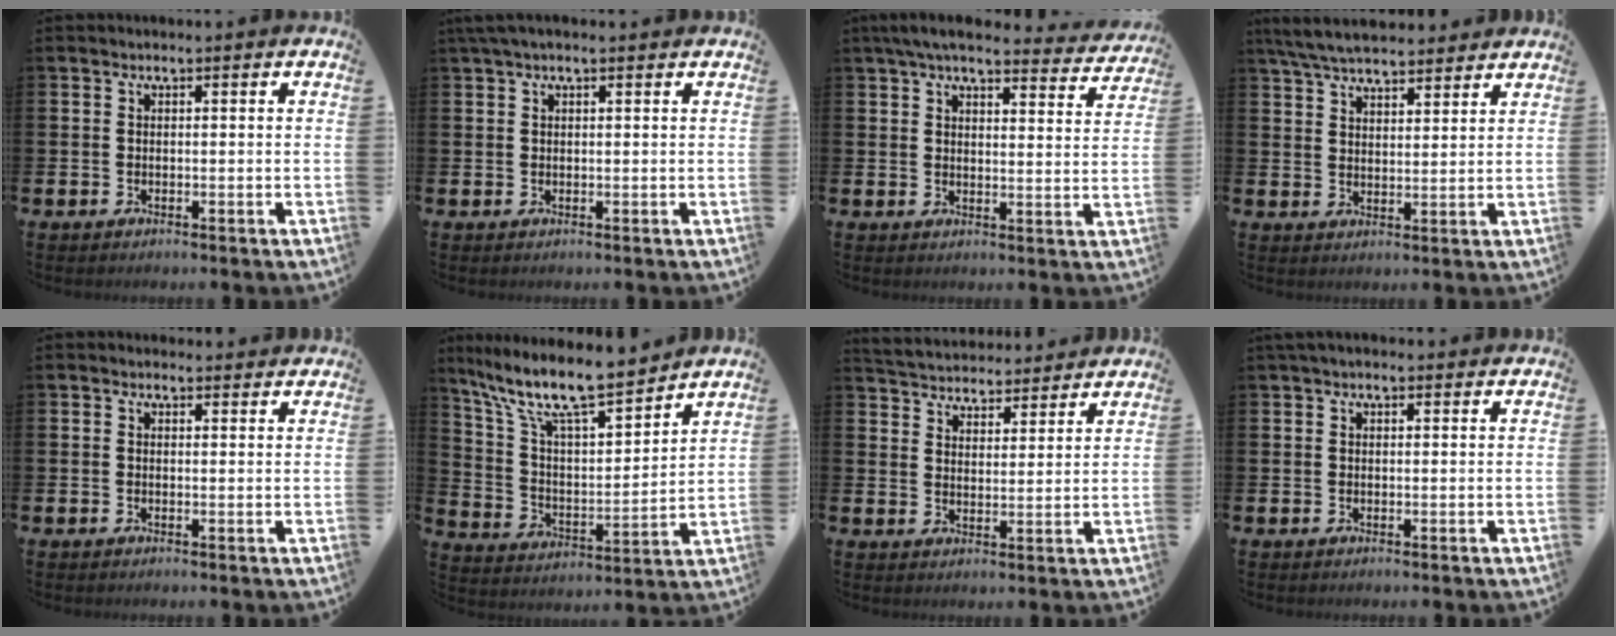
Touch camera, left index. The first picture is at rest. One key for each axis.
{"total": 1.3, "fx": 0.9, "fy": 0.2, "fz": 1.0, "tx": -0.019, "ty": 0.004, "tz": 0.015}
{"total": 5.9, "fx": 5.3, "fy": 1.1, "fz": 2.2, "tx": -0.044, "ty": -0.031, "tz": 0.091}
{"total": 5.9, "fx": 5.6, "fy": 1.1, "fz": 1.4, "tx": -0.052, "ty": -0.019, "tz": 0.105}
{"total": 0.7, "fx": 0.6, "fy": 0.3, "fz": -0.1, "tx": 0.009, "ty": 0.001, "tz": 0.009}
{"total": 11.2, "fx": 9.9, "fy": 1.9, "fz": 4.9, "tx": -0.129, "ty": -0.068, "tz": 0.167}
{"total": 4.5, "fx": 4.4, "fy": 0.9, "fz": -0.4, "tx": -0.020, "ty": -0.031, "tz": 0.078}
{"total": 1.0, "fx": 0.7, "fy": 0.4, "fz": 0.4, "tx": -0.002, "ty": 0.003, "tz": 0.011}